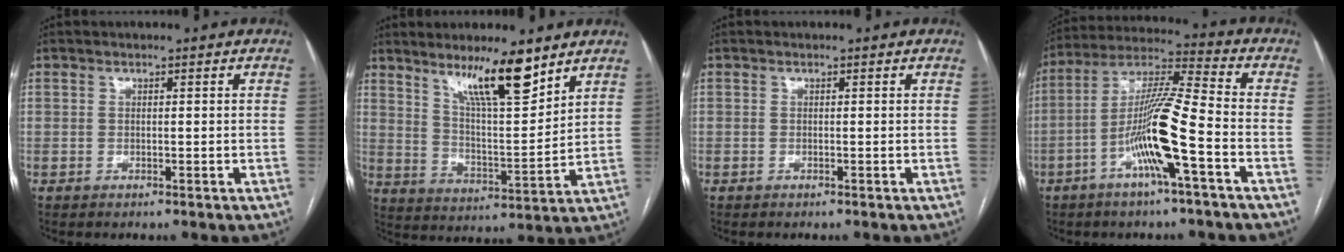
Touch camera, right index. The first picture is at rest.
{"total": 11.3, "force": [8.0, 1.3, 7.9], "torque": [-0.136, -0.009, 0.145]}
{"total": 0.0}
{"total": 13.1, "force": [-4.7, 0.0, 12.2], "torque": [-0.237, 0.008, -0.092]}